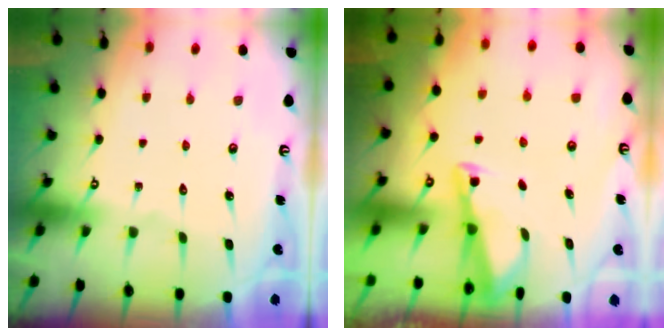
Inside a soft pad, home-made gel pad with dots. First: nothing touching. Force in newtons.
{"total": 2.8, "press": 2.8, "slide": 0.4}